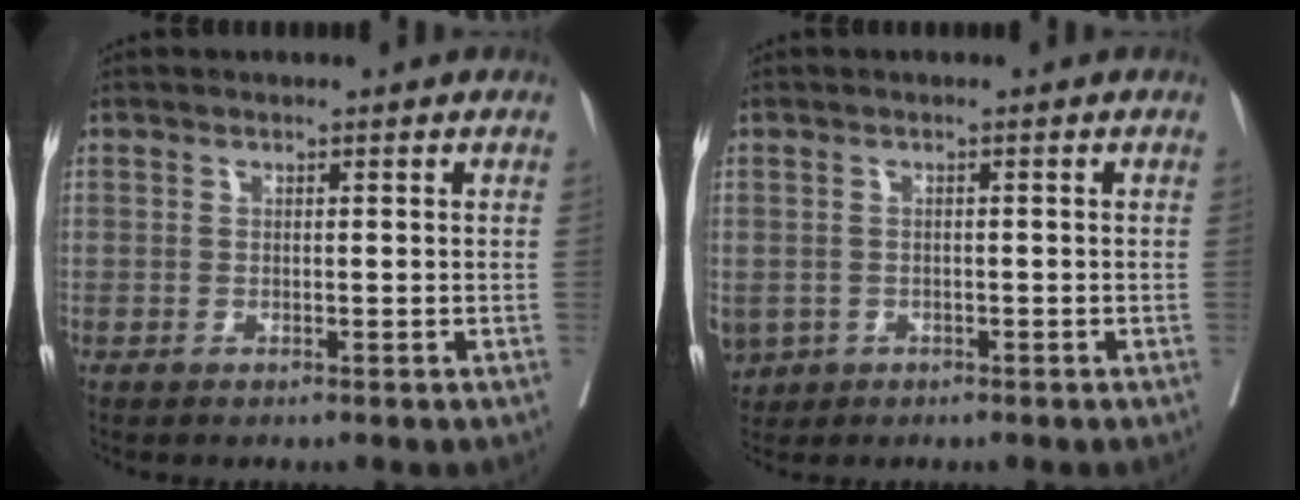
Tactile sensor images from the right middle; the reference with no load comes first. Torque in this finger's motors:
{"motor_torque": [1.07, 0.37, 1.05, 0.21]}